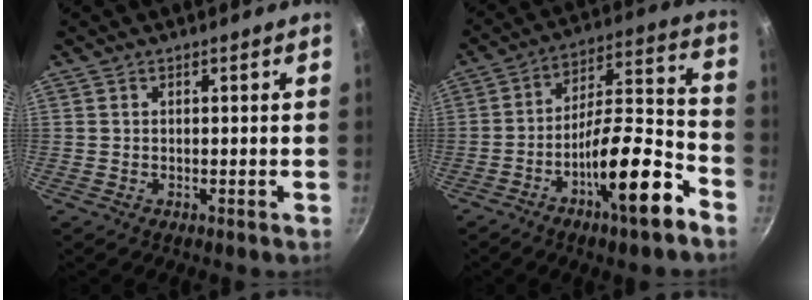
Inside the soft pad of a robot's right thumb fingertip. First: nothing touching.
{"total": 16.9, "force": [-8.9, 4.4, 13.8], "torque": [-0.193, 0.070, -0.146]}